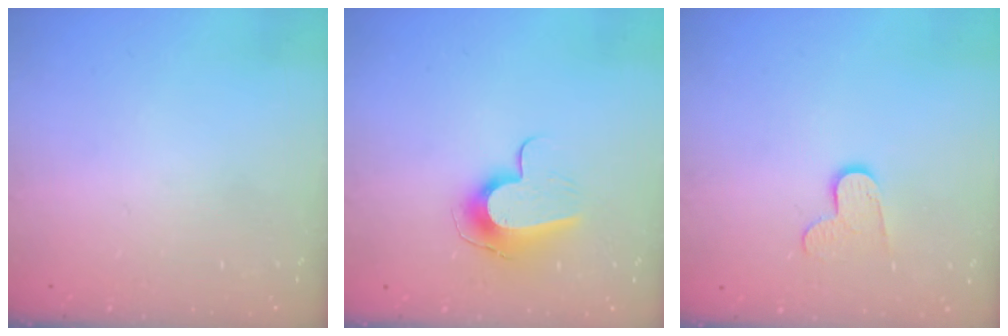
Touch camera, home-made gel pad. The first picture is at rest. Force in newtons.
{"total": 9.6, "press": 9.6, "slide": 0.1}
{"total": 7.1, "press": 7.1, "slide": 0.5}